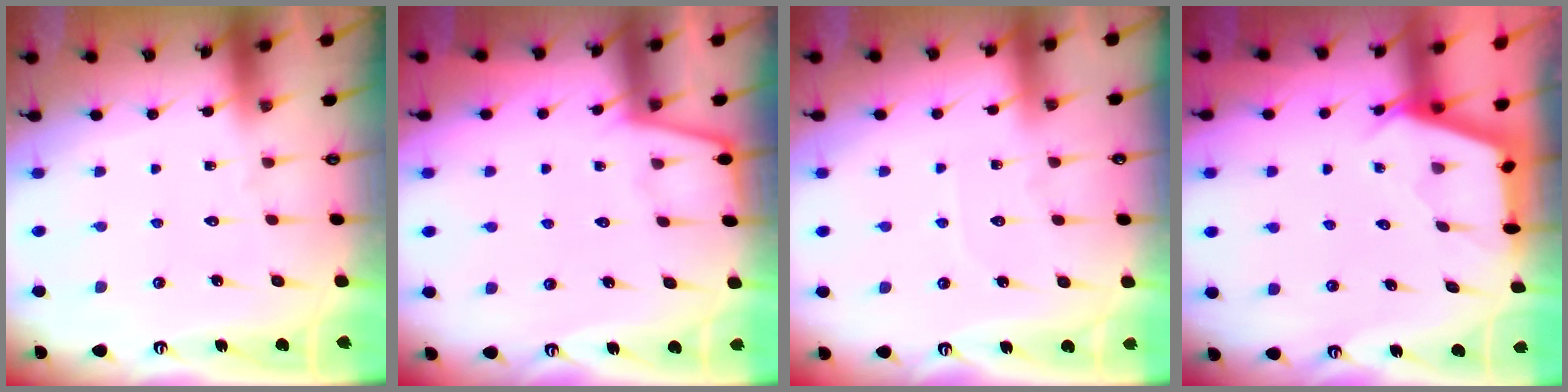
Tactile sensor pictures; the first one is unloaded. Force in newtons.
{"total": 2.4, "press": 2.4, "slide": 0.4}
{"total": 2.3, "press": 2.3, "slide": 0.4}
{"total": 2.6, "press": 2.6, "slide": 0.4}